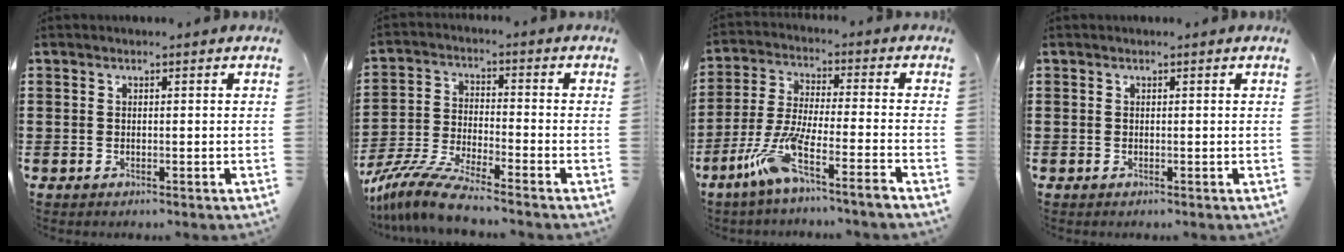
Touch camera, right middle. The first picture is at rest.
{"total": 8.3, "force": [-7.5, 0.3, 3.5], "torque": [-0.081, -0.002, -0.149]}
{"total": 8.9, "force": [-6.0, 0.4, 6.5], "torque": [-0.147, -0.010, -0.121]}
{"total": 0.0}